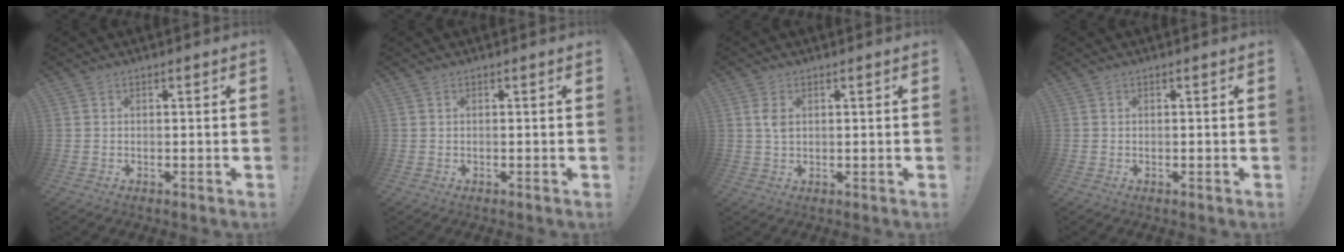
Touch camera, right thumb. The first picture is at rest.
{"total": 0.0}
{"total": 3.1, "force": [1.0, 1.8, 2.4], "torque": [-0.046, 0.005, 0.016]}
{"total": 0.0}